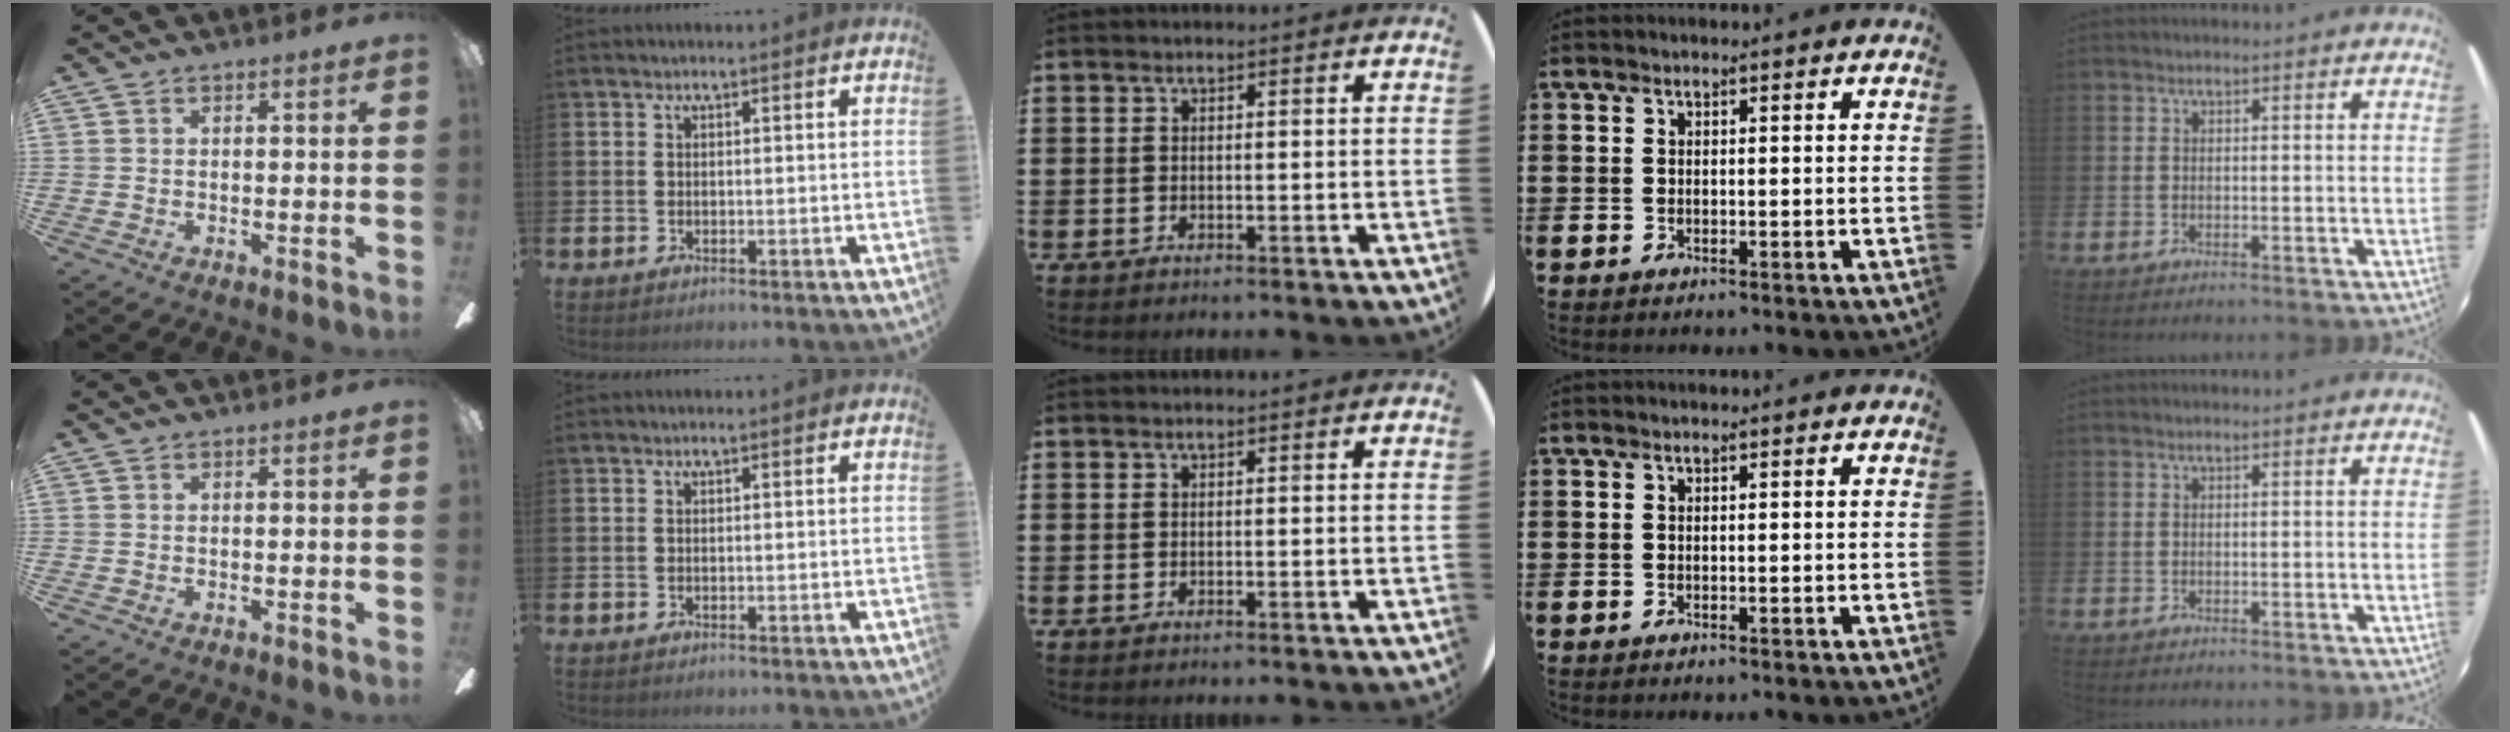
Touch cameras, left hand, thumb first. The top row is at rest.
{}